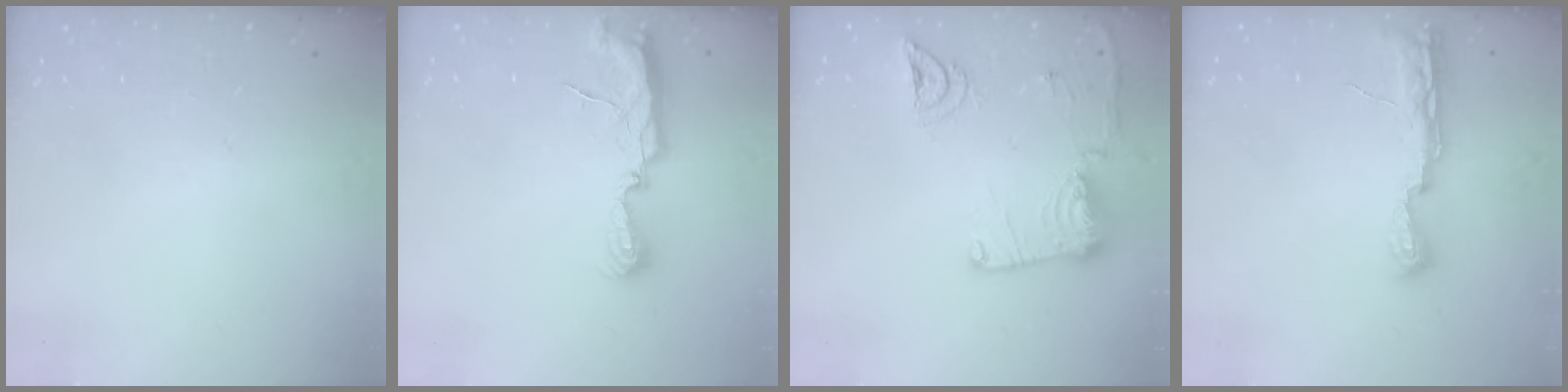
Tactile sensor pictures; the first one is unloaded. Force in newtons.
{"total": 7.3, "press": 7.3, "slide": 0.5}
{"total": 15.4, "press": 15.3, "slide": 1.9}
{"total": 10.6, "press": 9.1, "slide": 5.5}